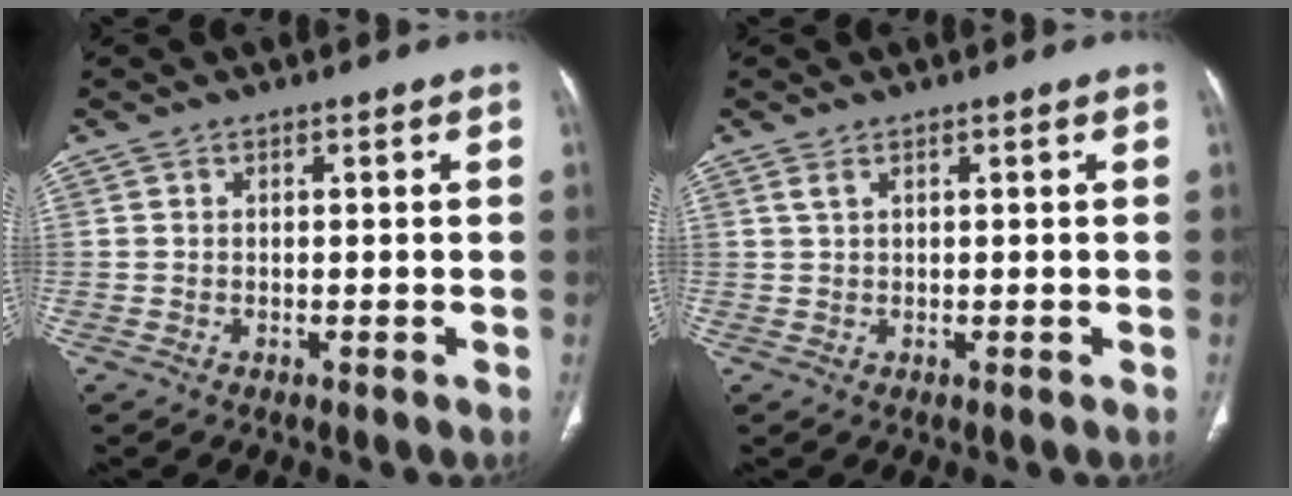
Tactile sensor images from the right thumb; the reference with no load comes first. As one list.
[{"total": 1.0, "force": [0.6, 0.3, 0.7], "torque": [-0.019, 0.006, 0.015]}]